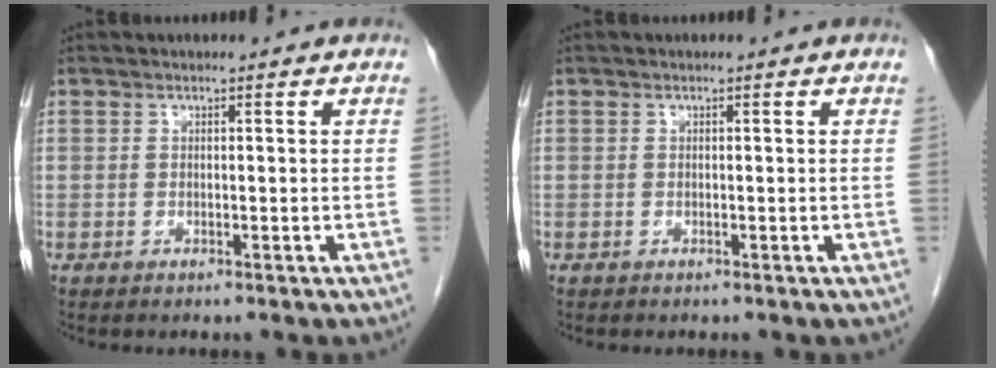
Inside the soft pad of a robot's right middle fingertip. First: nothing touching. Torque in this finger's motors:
{"motor_torque": [0.36, -0.31, -0.10, -0.04]}